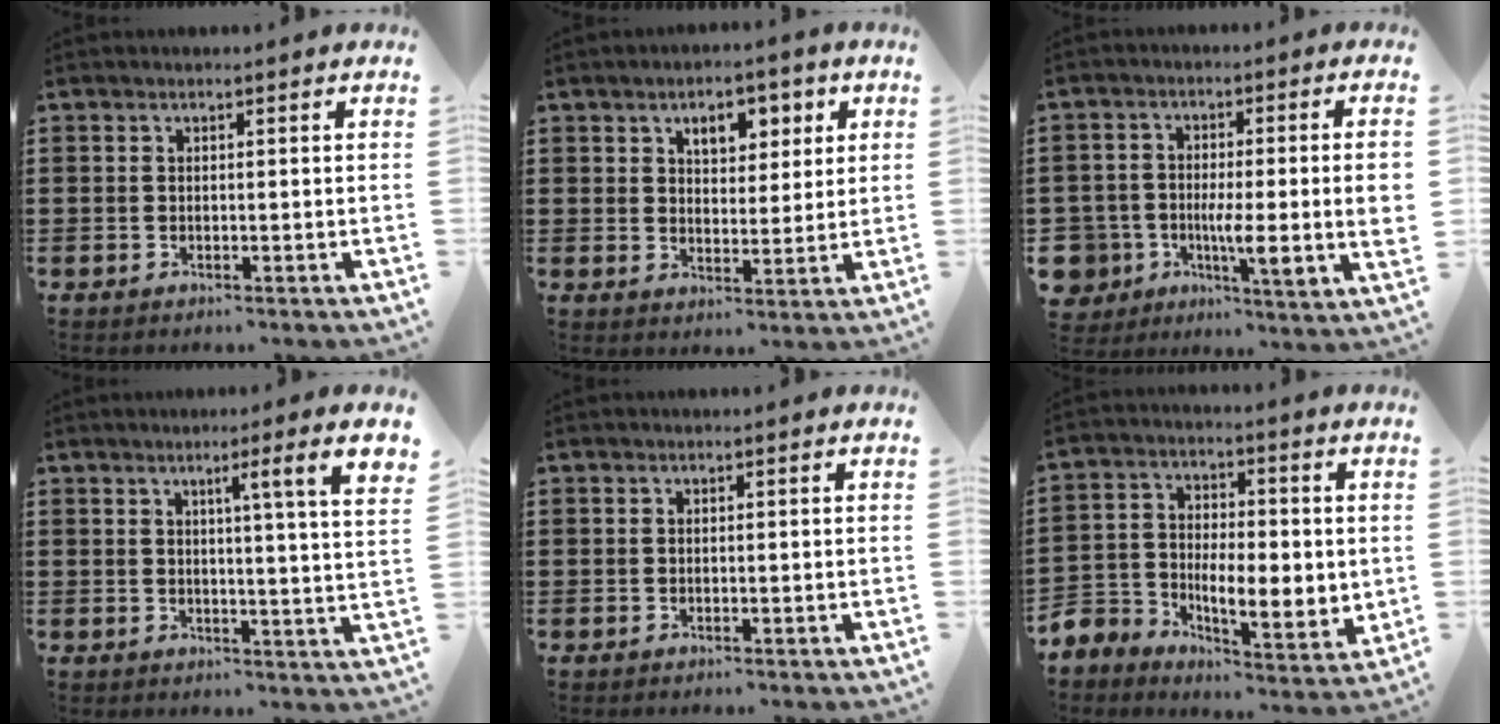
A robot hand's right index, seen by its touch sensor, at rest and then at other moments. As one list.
[{"total": 5.2, "force": [2.7, 3.1, 3.2], "torque": [-0.052, 0.004, 0.039]}, {"total": 7.4, "force": [-1.7, 3.7, 6.2], "torque": [-0.144, -0.007, -0.034]}, {"total": 5.4, "force": [2.5, -0.6, 4.8], "torque": [-0.083, -0.013, 0.033]}, {"total": 0.0}, {"total": 6.2, "force": [-0.6, 5.0, 3.6], "torque": [-0.088, -0.006, -0.010]}]